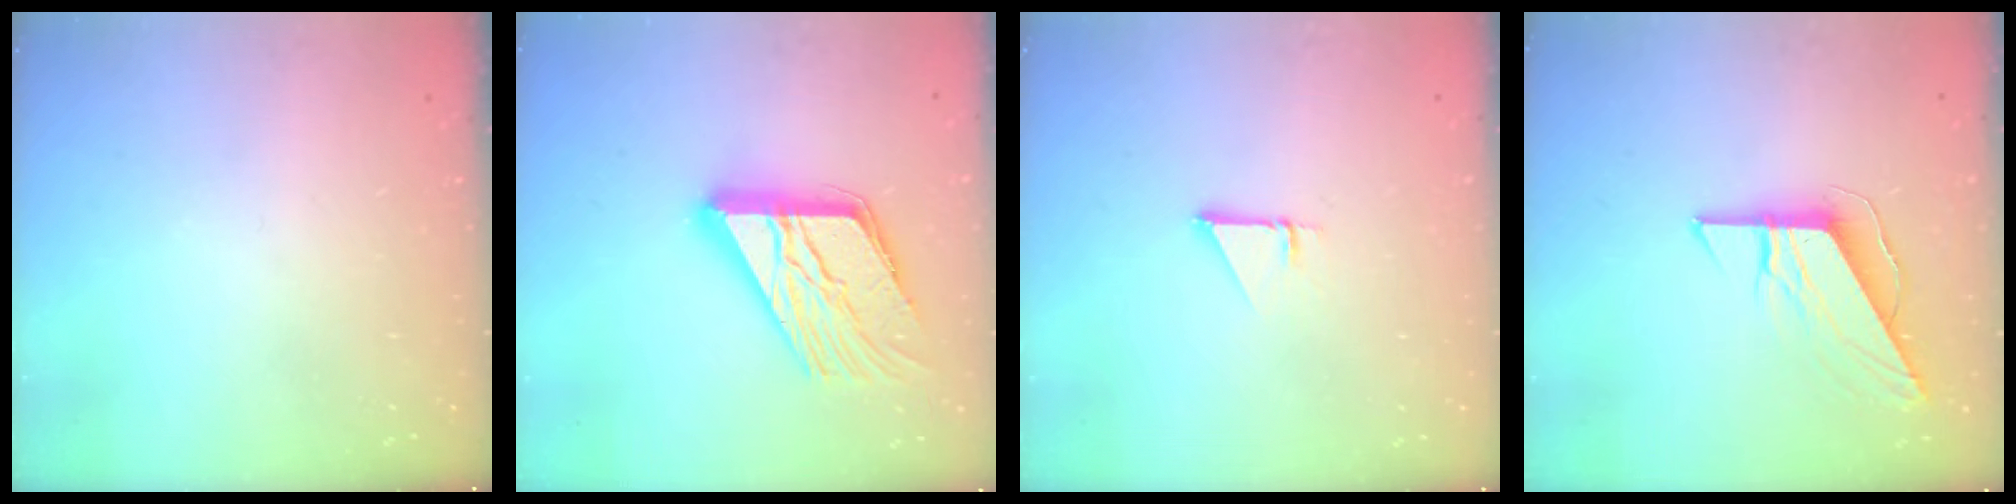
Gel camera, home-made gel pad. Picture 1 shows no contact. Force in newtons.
{"total": 18.9, "press": 18.8, "slide": 1.9}
{"total": 1.0, "press": 1.0, "slide": 0.1}
{"total": 9.1, "press": 9.1, "slide": 0.7}